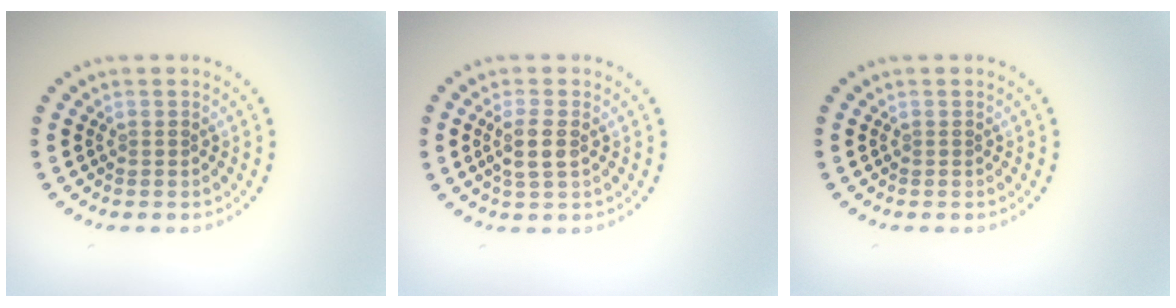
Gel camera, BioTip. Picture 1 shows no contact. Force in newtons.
{"total": 2.3, "press": 2.0, "slide": 1.0}
{"total": 0.0}